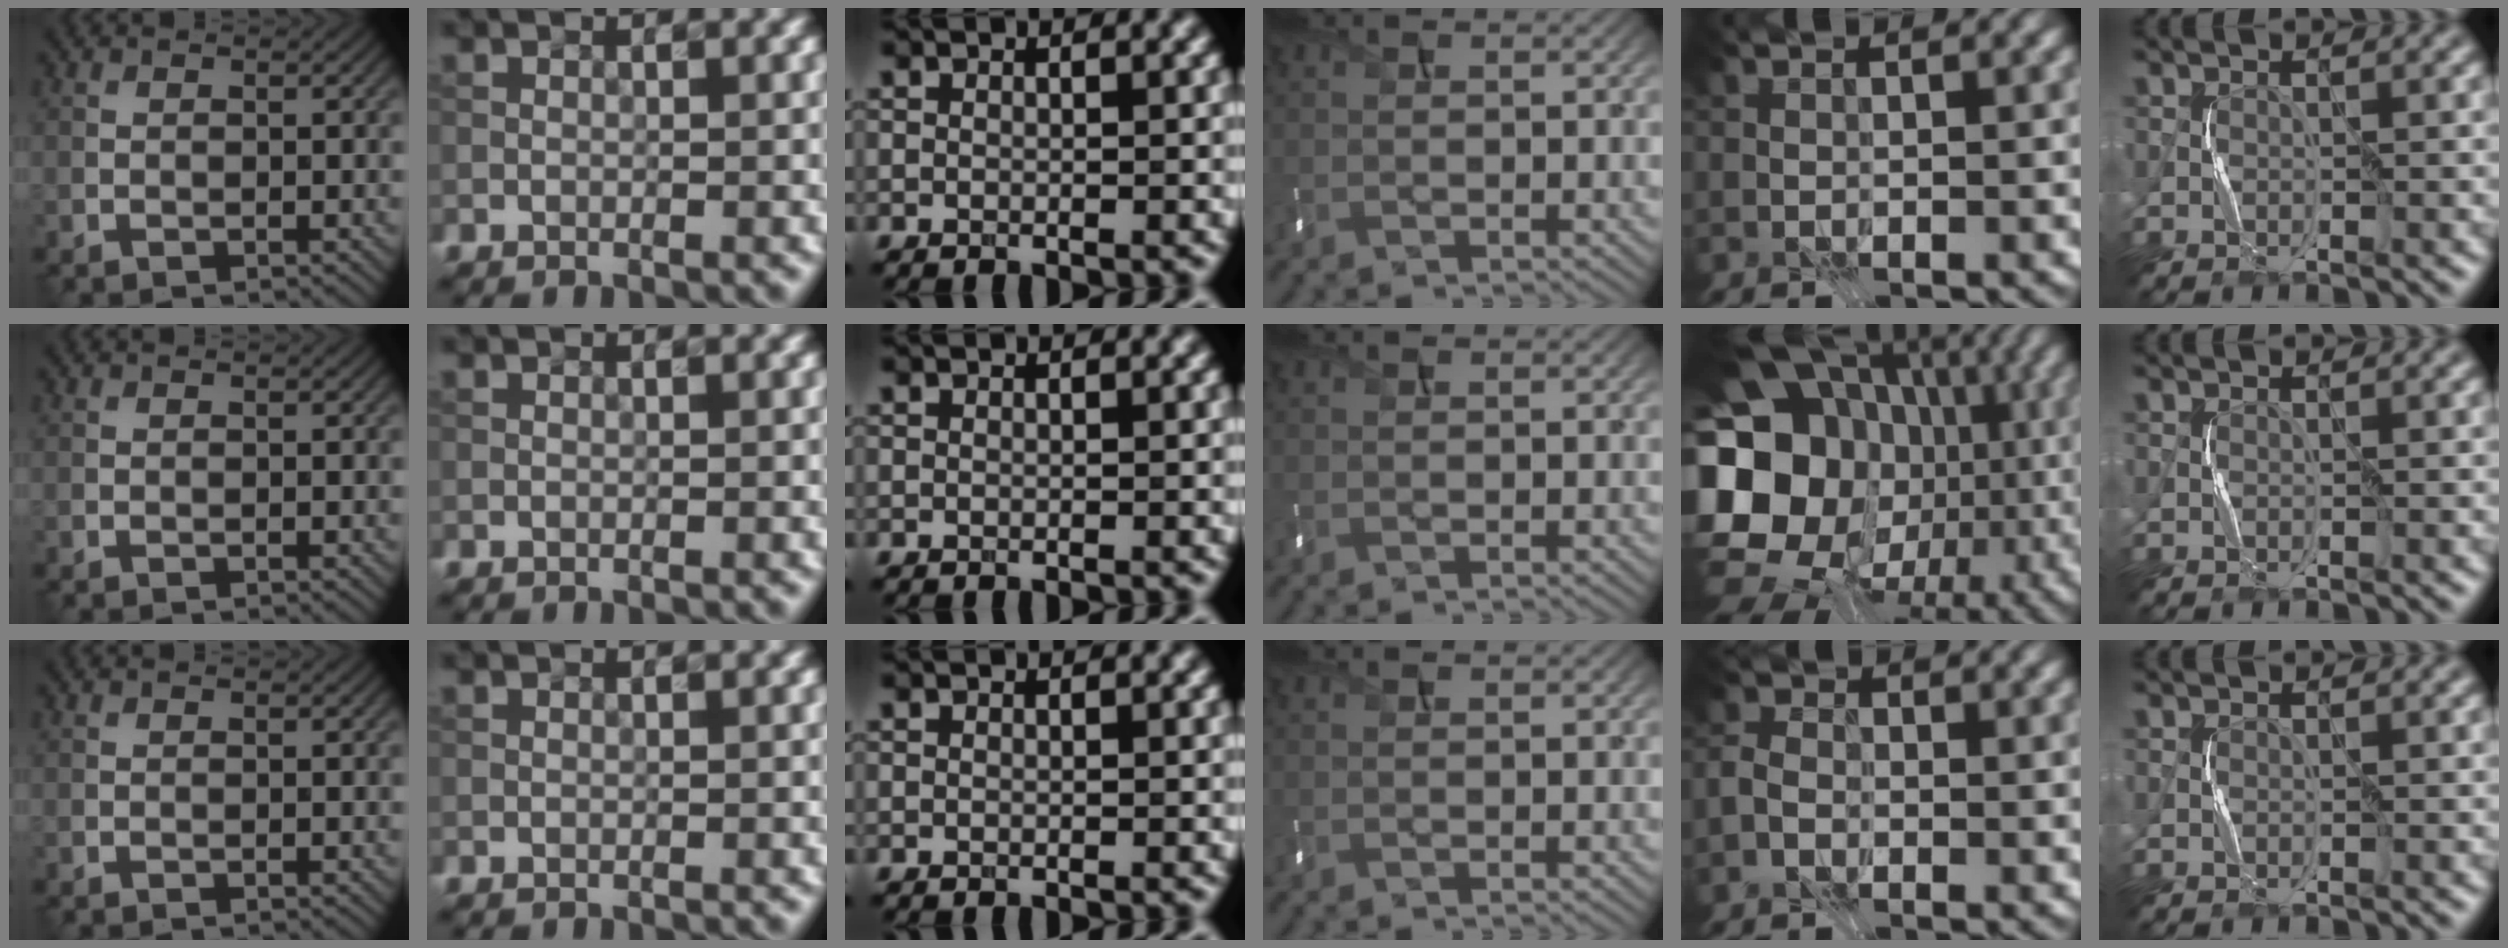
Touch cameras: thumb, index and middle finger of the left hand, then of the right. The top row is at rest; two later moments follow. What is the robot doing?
{"motion": "press", "object": "keyboard"}